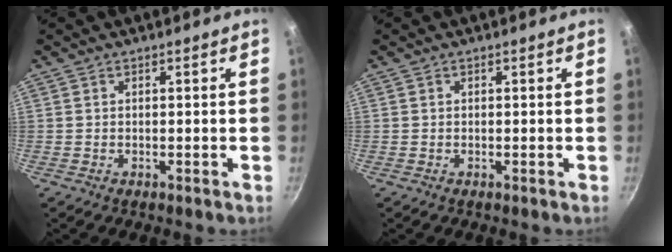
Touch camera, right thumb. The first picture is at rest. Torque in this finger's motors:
{"motor_torque": [-0.04, -0.05, 0.31, -0.13, 0.07]}